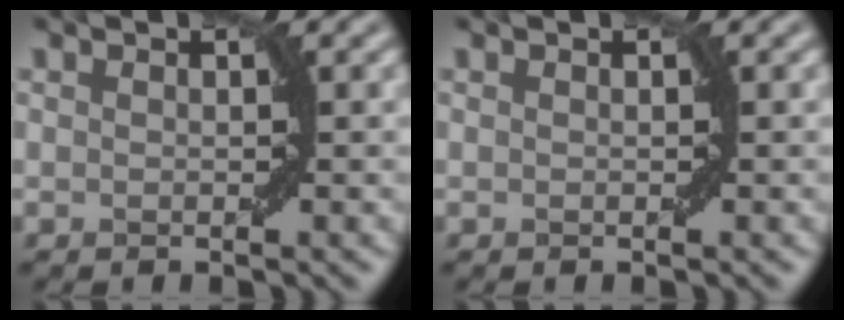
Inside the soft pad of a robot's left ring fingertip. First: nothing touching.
{"total": 0.0}